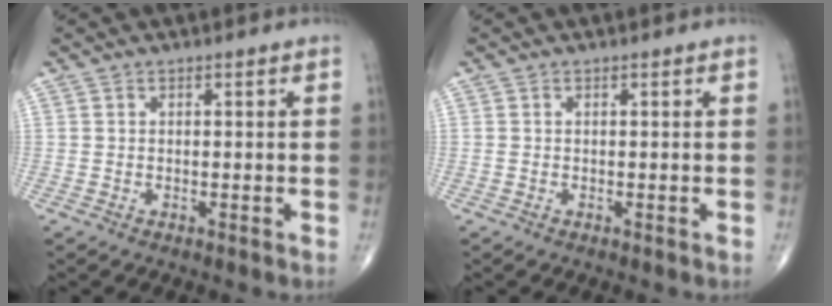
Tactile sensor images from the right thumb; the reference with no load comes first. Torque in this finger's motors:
{"motor_torque": [-0.17, -0.15, 0.03, 0.19, -0.02]}